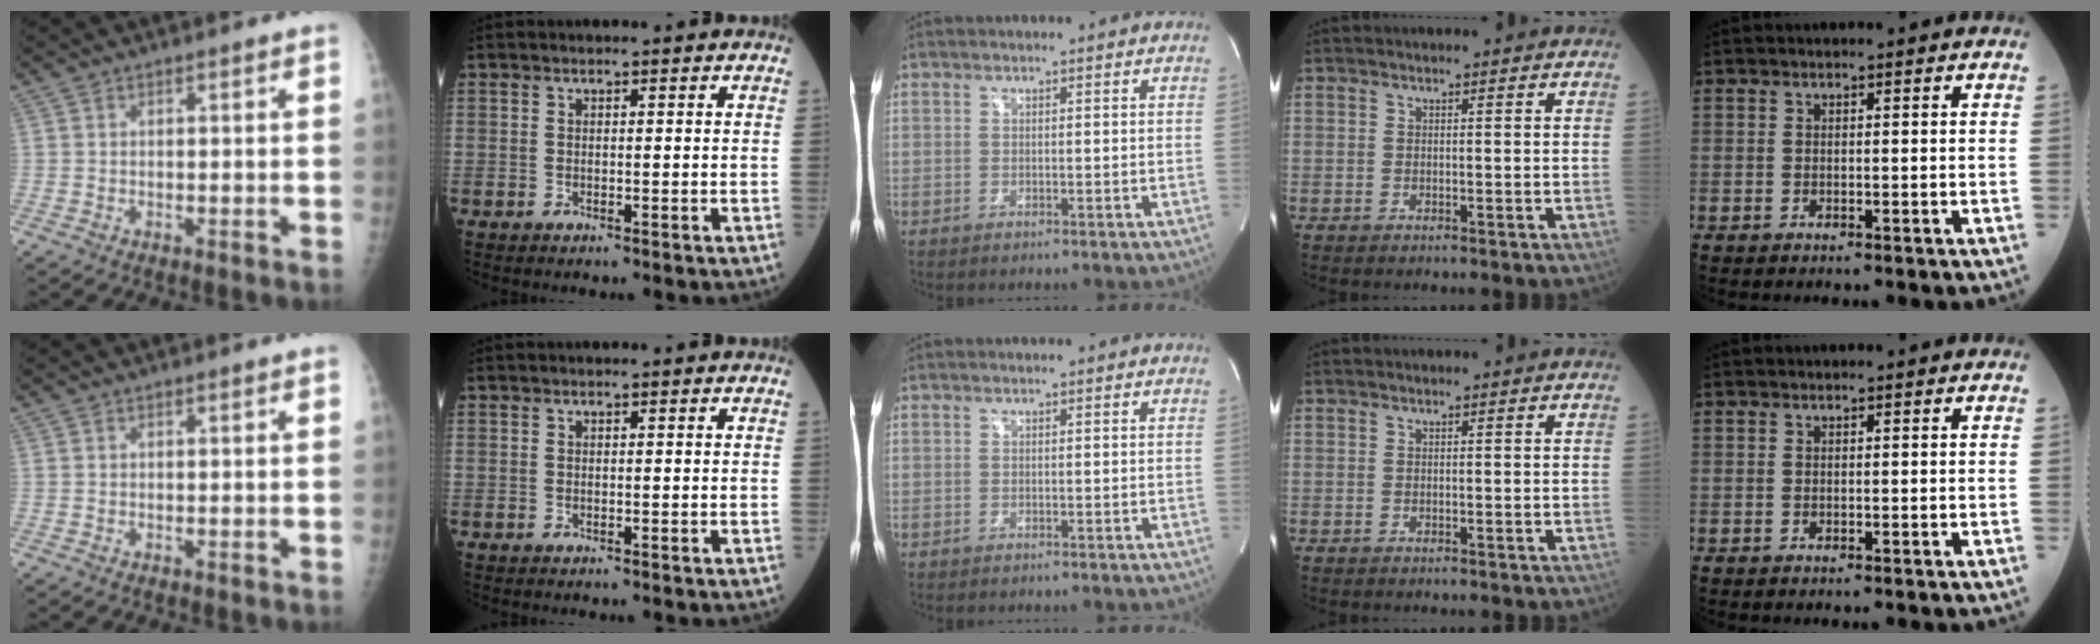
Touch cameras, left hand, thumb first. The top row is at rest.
{}